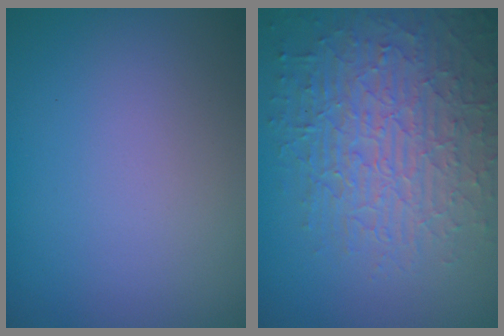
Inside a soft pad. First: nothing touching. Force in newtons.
{"total": 7.5, "press": 5.4, "slide": 5.1}